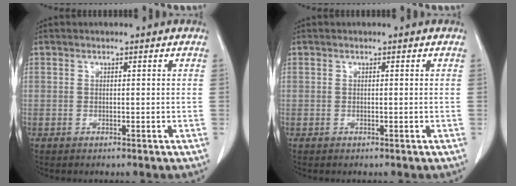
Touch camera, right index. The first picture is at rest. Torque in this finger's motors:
{"motor_torque": [0.00, 0.00, 0.00, 0.00]}